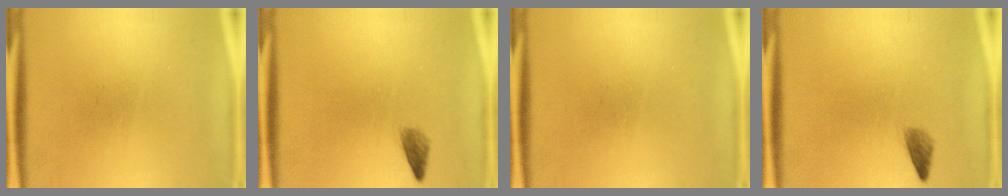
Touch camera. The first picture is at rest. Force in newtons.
{"total": 1.5}
{"total": 0.0}
{"total": 1.5}